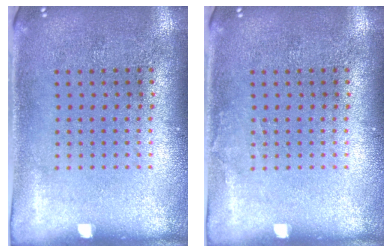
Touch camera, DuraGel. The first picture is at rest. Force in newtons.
{"total": 0.5, "press": 0.5, "slide": 0.1}